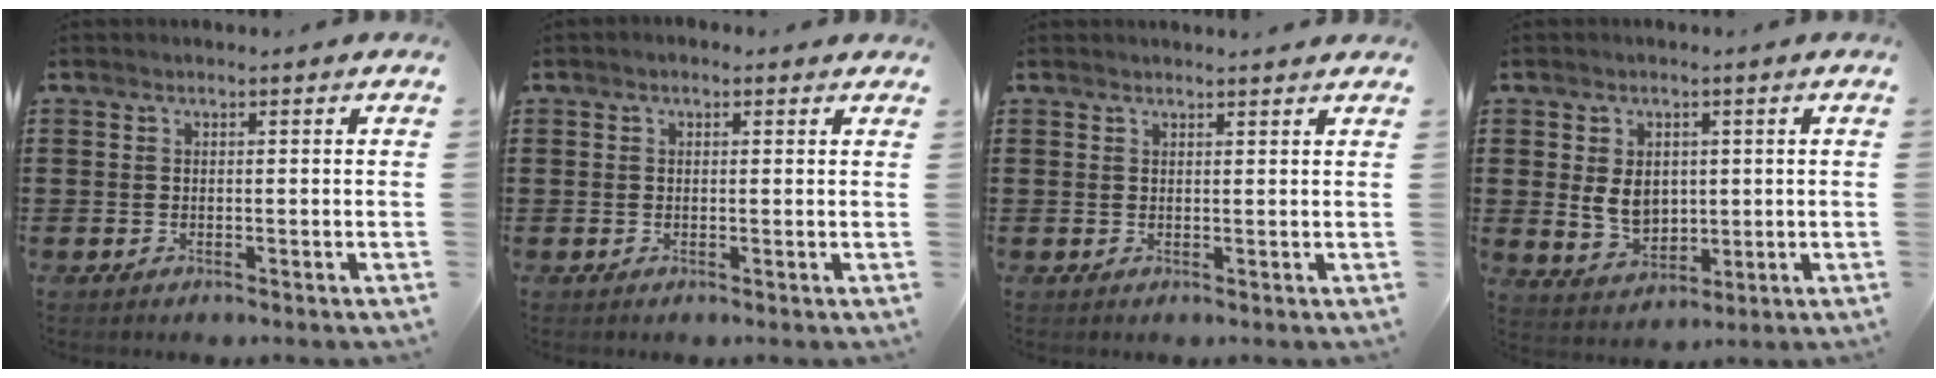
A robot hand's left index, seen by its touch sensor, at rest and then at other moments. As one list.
[{"total": 0.8, "force": [0.1, 0.7, 0.5], "torque": [-0.010, 0.006, 0.001]}, {"total": 1.1, "force": [1.1, 0.0, 0.2], "torque": [-0.006, -0.002, 0.021]}, {"total": 5.3, "force": [0.6, 4.1, 3.3], "torque": [-0.058, 0.004, 0.008]}]